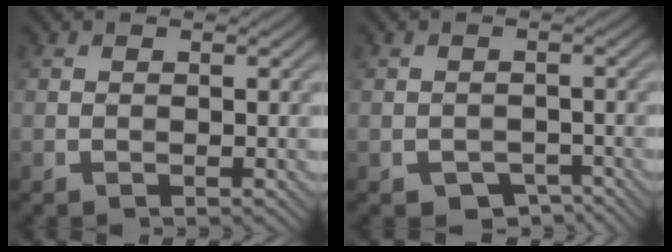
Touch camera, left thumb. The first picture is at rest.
{"total": 3.4, "force": [-2.2, 2.1, 1.5], "torque": [-0.023, -0.010, -0.034]}